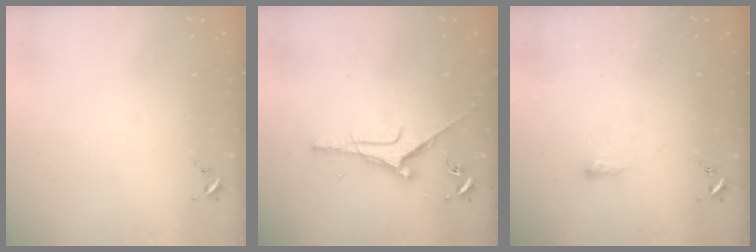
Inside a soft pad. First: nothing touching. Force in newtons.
{"total": 6.9, "press": 6.9, "slide": 0.2}
{"total": 3.6, "press": 3.6, "slide": 0.6}